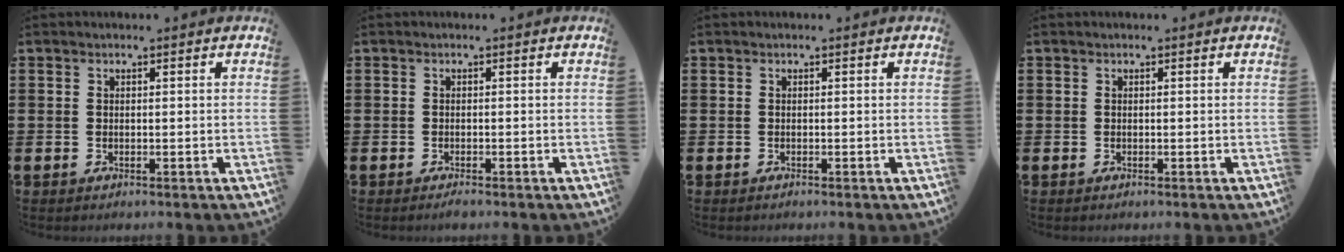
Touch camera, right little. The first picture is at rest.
{"total": 0.6, "force": [-0.5, 0.0, 0.4], "torque": [-0.008, -0.002, -0.010]}
{"total": 0.0}
{"total": 0.0}